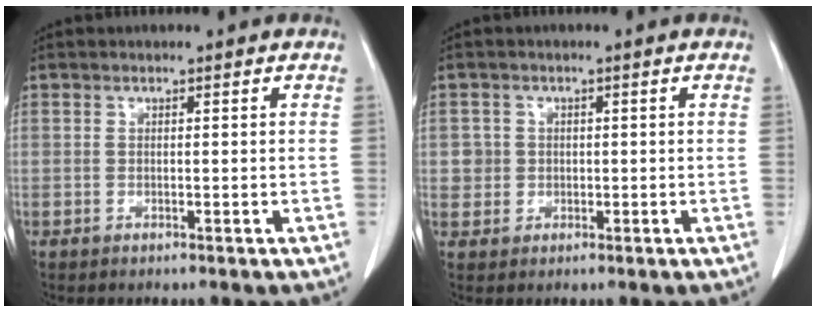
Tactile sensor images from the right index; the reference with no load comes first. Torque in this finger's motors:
{"motor_torque": [0.07, -0.03, 0.01, 0.01]}